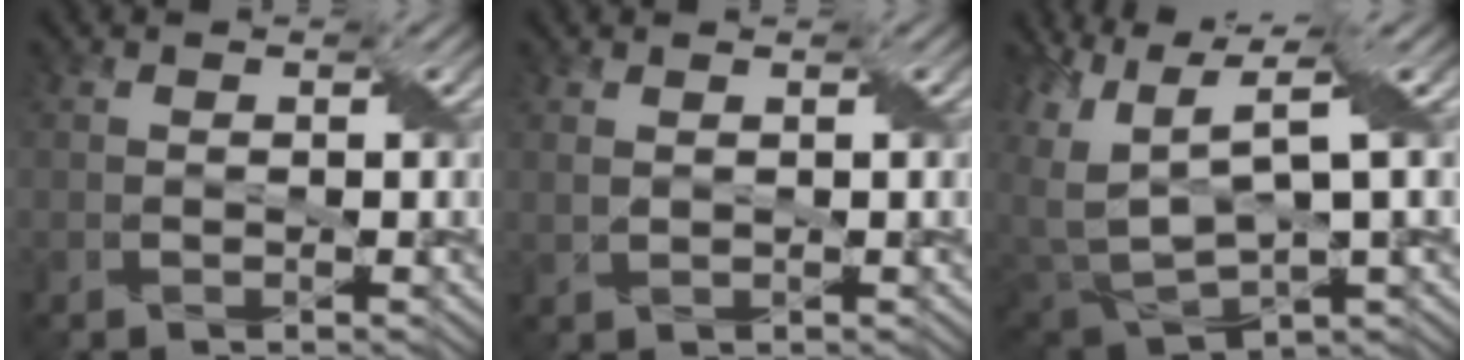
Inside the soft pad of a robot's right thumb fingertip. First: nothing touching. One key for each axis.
{"total": 0.9, "fx": 0.6, "fy": 0.4, "fz": 0.6, "tx": -0.021, "ty": 0.001, "tz": 0.017}
{"total": 10.5, "fx": 3.7, "fy": 5.0, "fz": 8.5, "tx": -0.224, "ty": -0.014, "tz": 0.081}